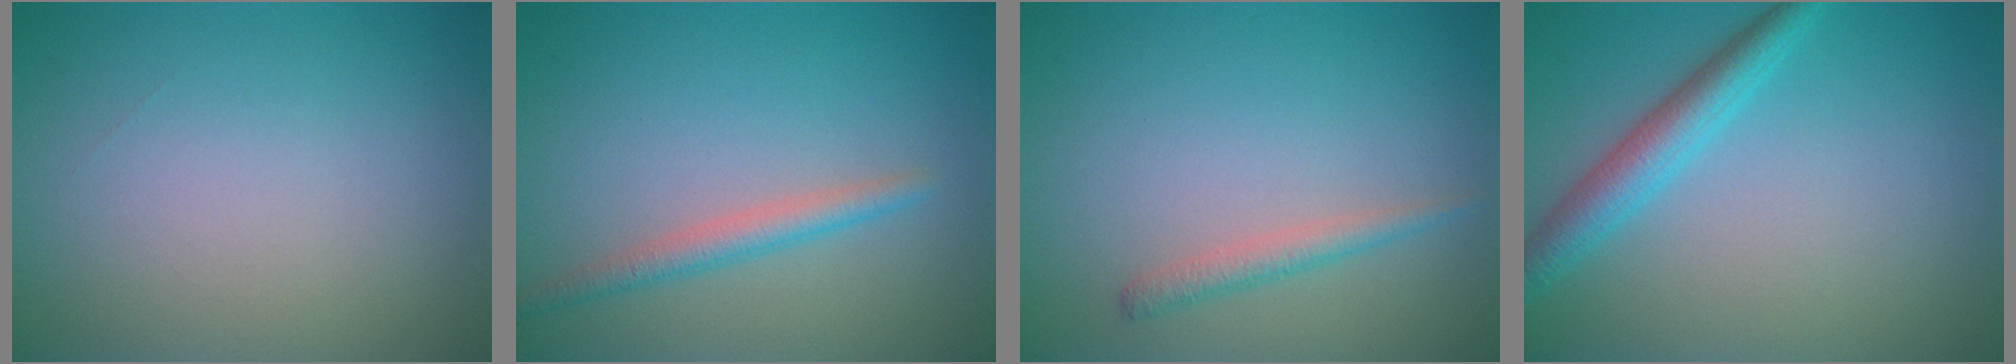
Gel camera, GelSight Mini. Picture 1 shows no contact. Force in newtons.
{"total": 2.1, "press": 2.1, "slide": 0.1}
{"total": 1.6, "press": 1.6, "slide": 0.1}
{"total": 3.4, "press": 3.4, "slide": 0.1}